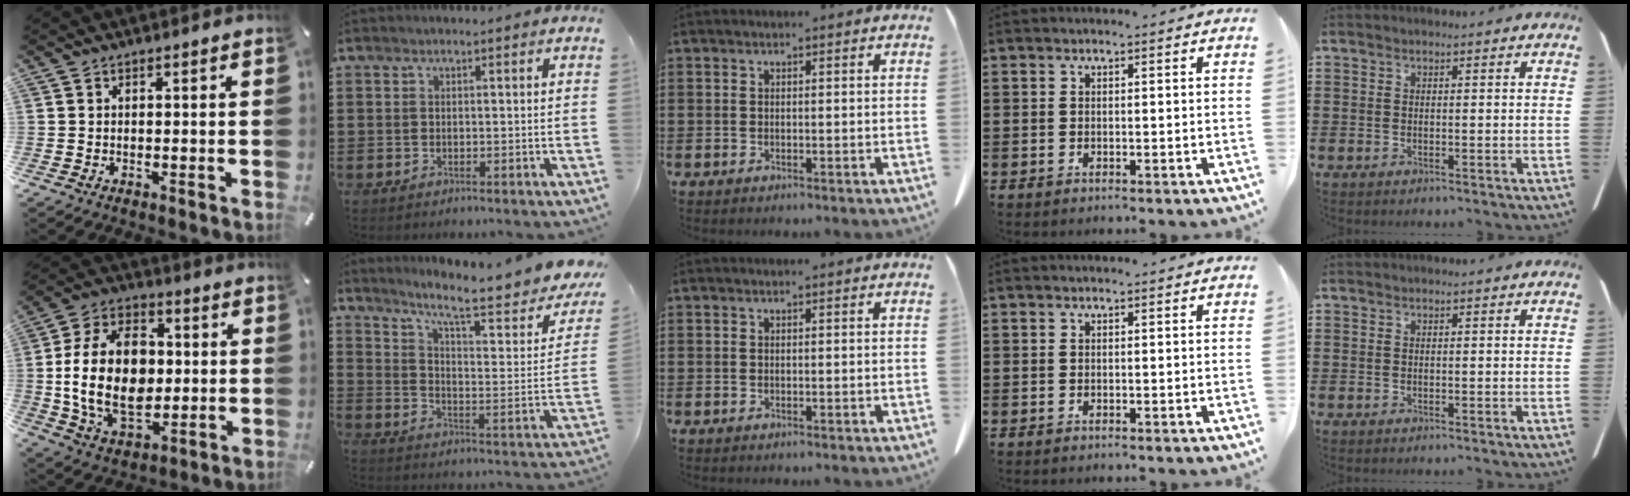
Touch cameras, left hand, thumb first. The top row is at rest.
{"thumb": {"total": 20.3, "force": [-0.1, 14.2, 14.5], "torque": [-0.298, 0.002, -0.004]}, "index": {"total": 10.3, "force": [7.8, 1.2, 6.5], "torque": [-0.125, -0.059, 0.120]}}